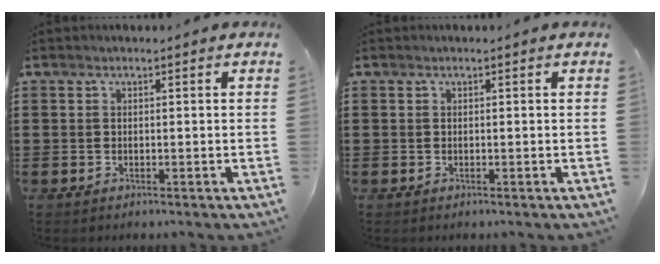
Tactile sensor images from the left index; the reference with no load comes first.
{"total": 0.0}